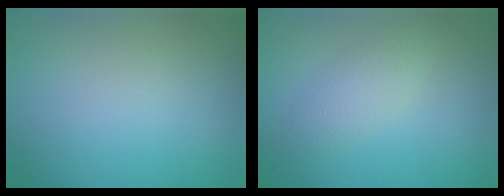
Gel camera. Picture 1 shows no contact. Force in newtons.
{"total": 2.0, "press": 2.0, "slide": 0.2}